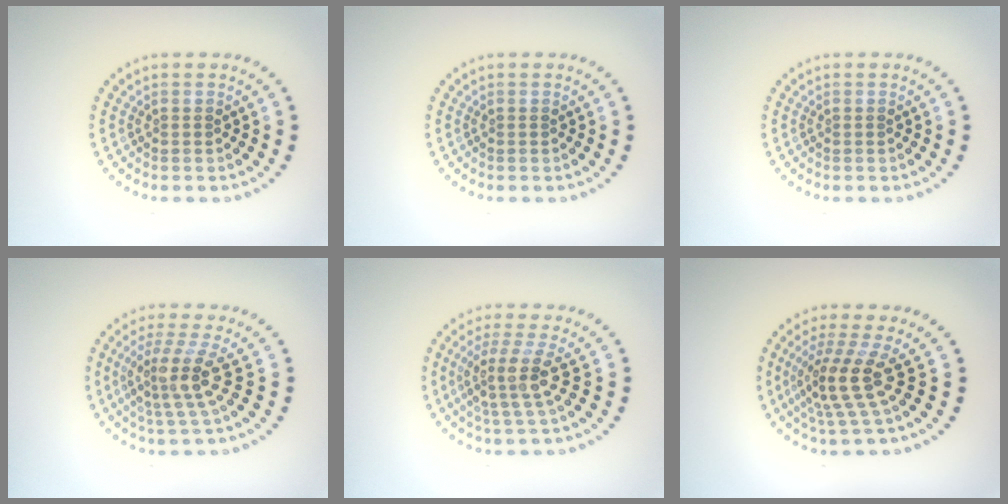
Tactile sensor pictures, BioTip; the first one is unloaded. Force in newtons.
{"total": 0.0}
{"total": 0.0}
{"total": 4.0, "press": 2.9, "slide": 2.8}
{"total": 3.7, "press": 2.8, "slide": 2.4}
{"total": 4.3, "press": 3.0, "slide": 3.1}